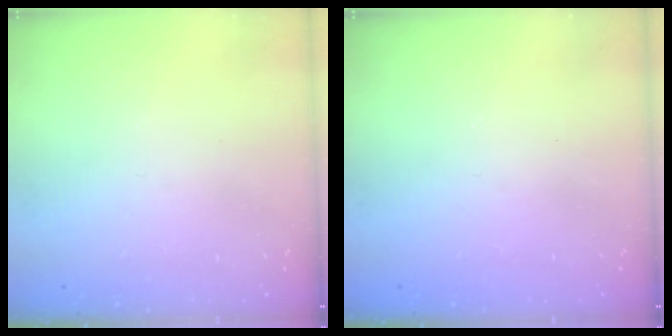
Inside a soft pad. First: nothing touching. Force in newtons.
{"total": 0.9, "press": 0.9, "slide": 0.3}